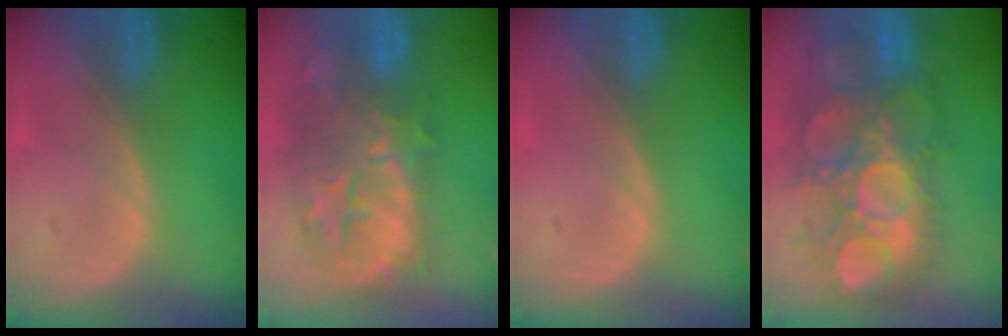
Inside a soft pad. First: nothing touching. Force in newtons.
{"total": 11.4, "press": 10.5, "slide": 4.5}
{"total": 0.0}
{"total": 12.0, "press": 11.4, "slide": 3.7}